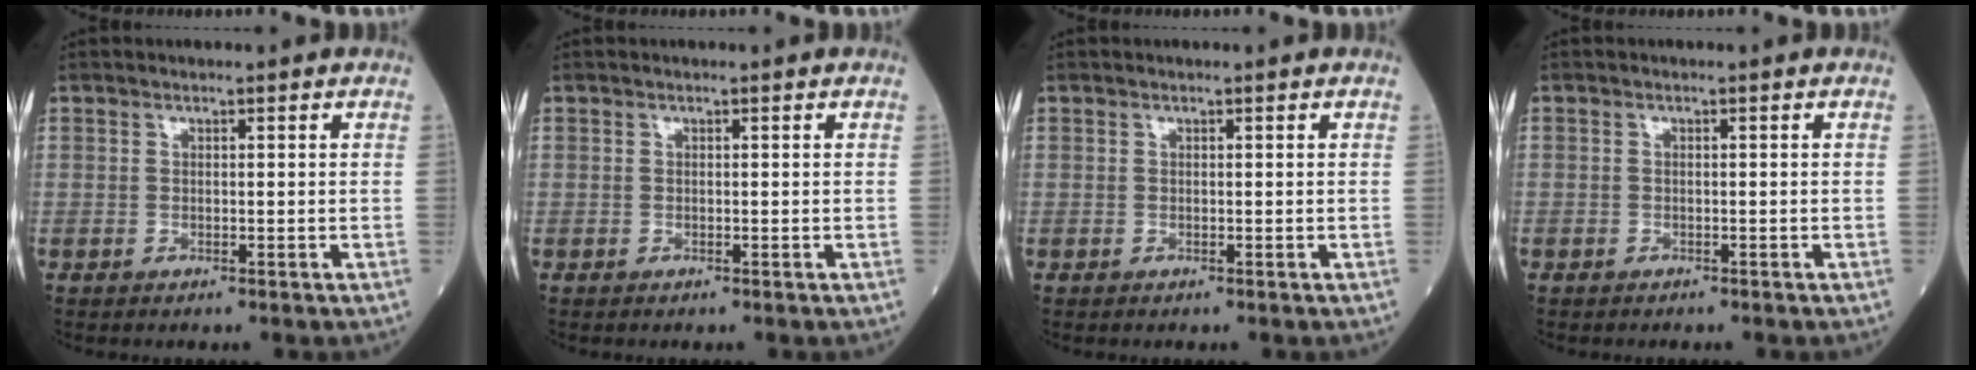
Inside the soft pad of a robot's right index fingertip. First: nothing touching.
{"total": 0.0}
{"total": 0.0}
{"total": 0.7, "force": [-0.6, 0.4, 0.0], "torque": [-0.006, 0.003, -0.012]}